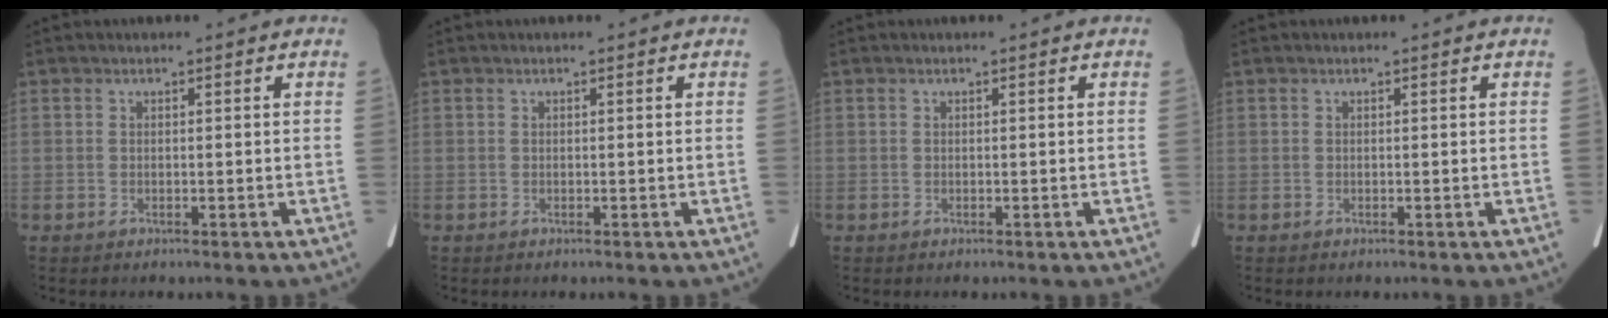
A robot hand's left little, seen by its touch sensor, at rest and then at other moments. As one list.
[{"total": 0.0}, {"total": 0.0}, {"total": 0.0}]